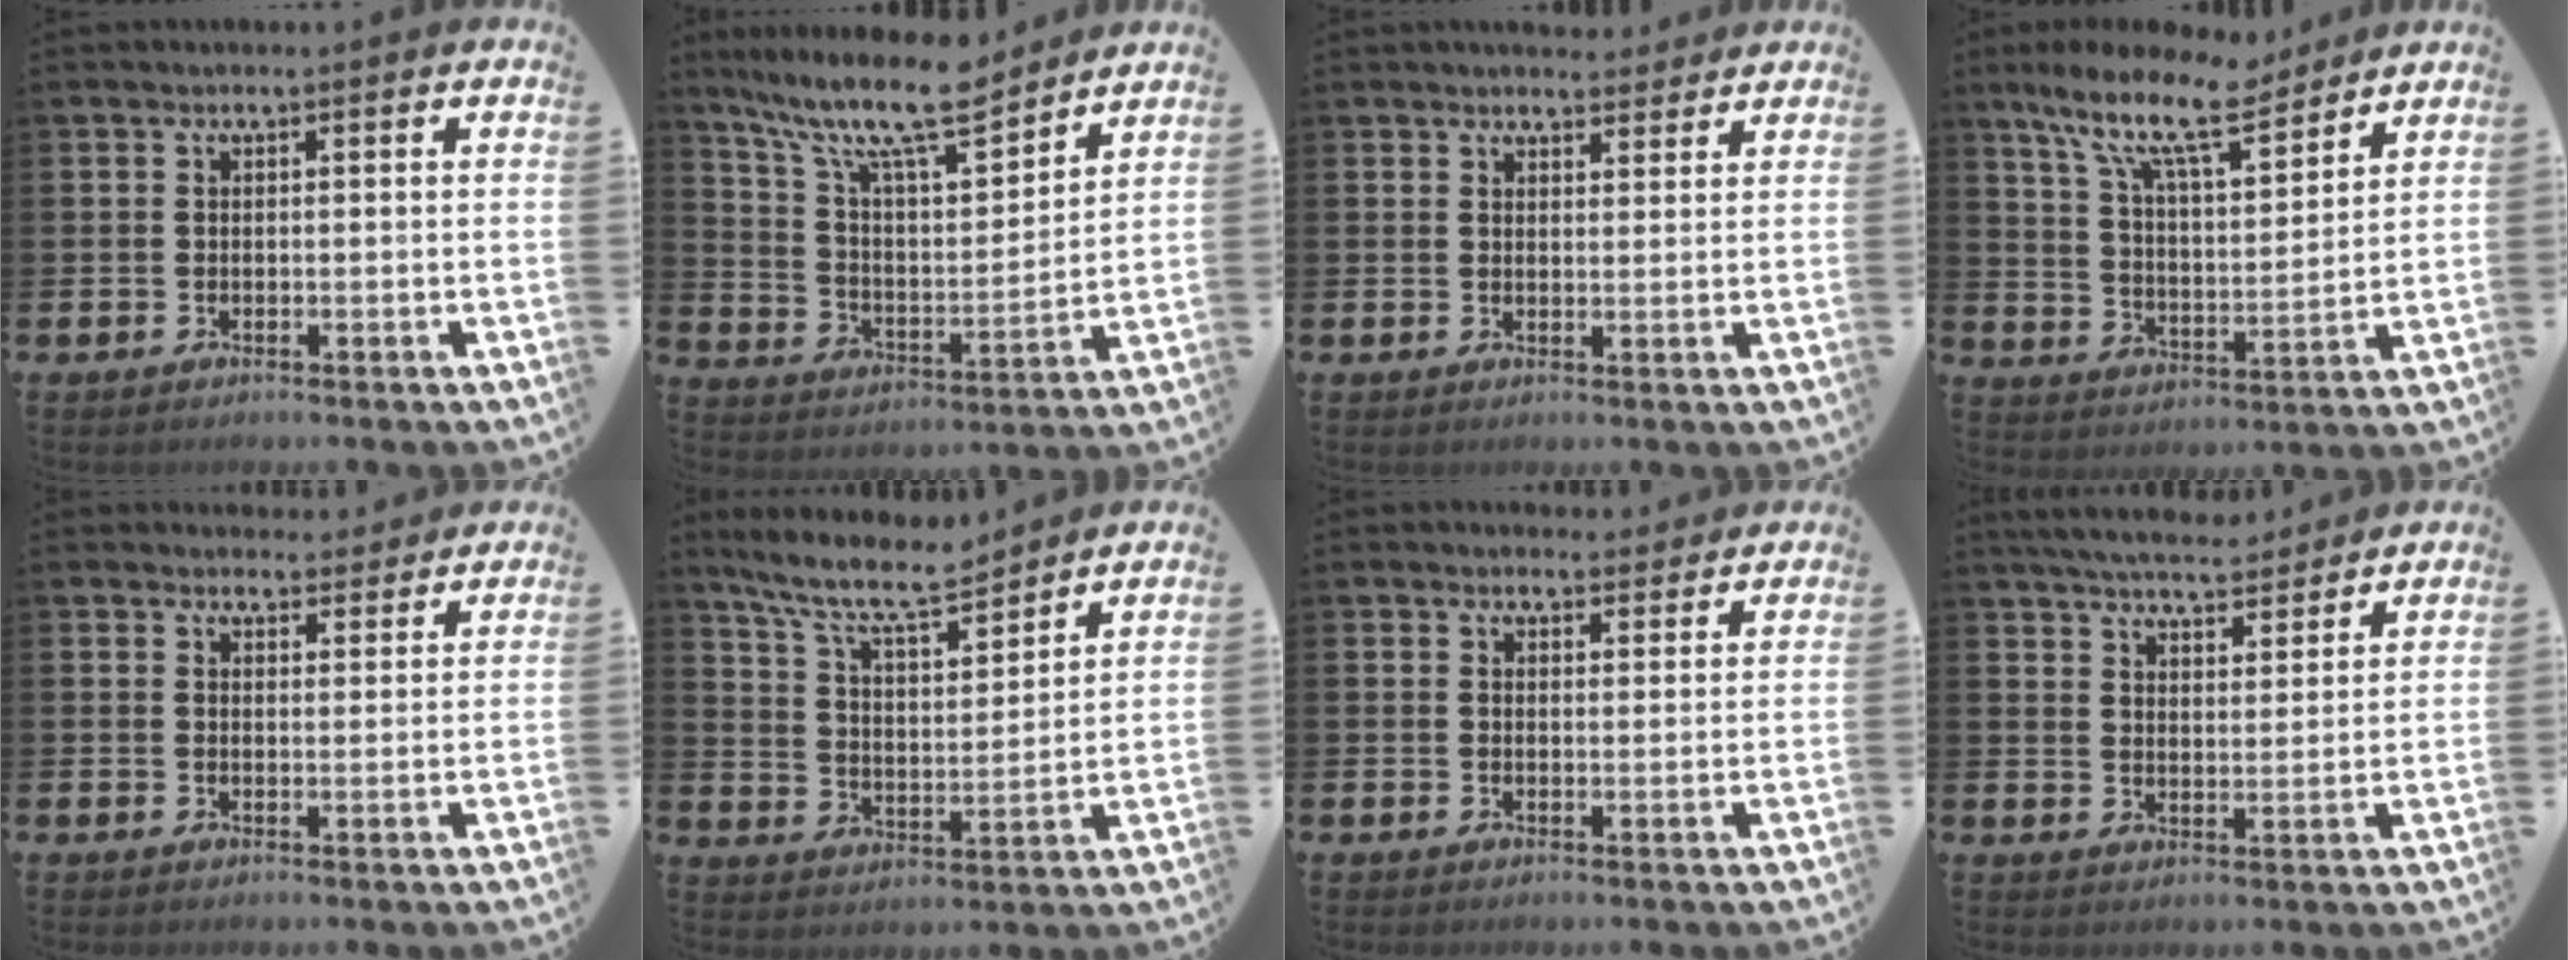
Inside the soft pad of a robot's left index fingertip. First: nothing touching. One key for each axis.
{"total": 12.8, "fx": 10.8, "fy": 2.5, "fz": 6.4, "tx": -0.143, "ty": -0.065, "tz": 0.185}
{"total": 3.3, "fx": 3.2, "fy": 0.8, "fz": 0.0, "tx": 0.003, "ty": -0.017, "tz": 0.057}
{"total": 12.5, "fx": 9.8, "fy": 3.5, "fz": 6.9, "tx": -0.155, "ty": -0.048, "tz": 0.168}
{"total": 3.3, "fx": 3.2, "fy": 0.7, "fz": -0.1, "tx": 0.005, "ty": -0.020, "tz": 0.056}
{"total": 9.9, "fx": 8.8, "fy": 1.9, "fz": 4.2, "tx": -0.110, "ty": -0.045, "tz": 0.157}
{"total": 2.8, "fx": 2.7, "fy": 0.6, "fz": -0.1, "tx": 0.006, "ty": -0.017, "tz": 0.047}
{"total": 6.0, "fx": 5.8, "fy": 0.8, "fz": 1.1, "tx": -0.038, "ty": -0.029, "tz": 0.104}